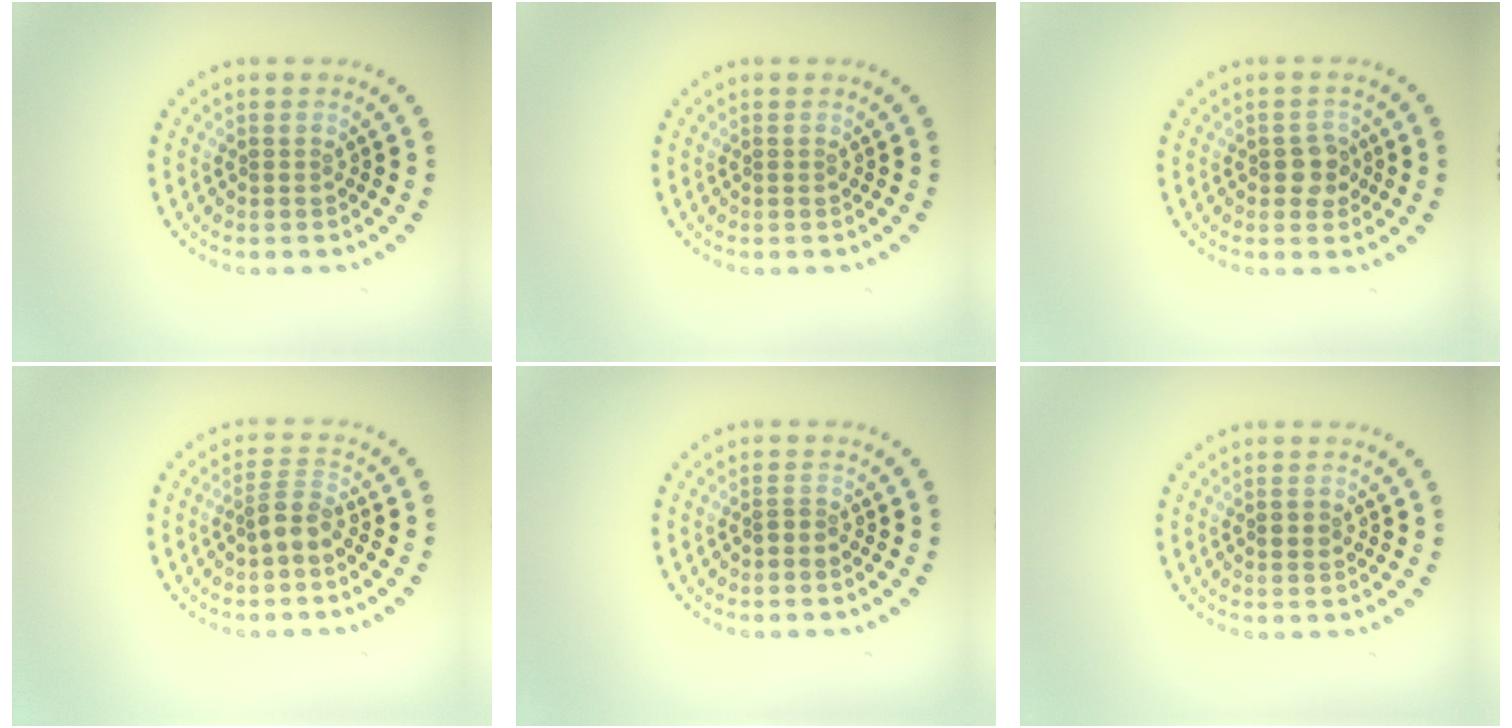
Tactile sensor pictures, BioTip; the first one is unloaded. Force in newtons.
{"total": 0.0}
{"total": 2.1, "press": 2.0, "slide": 0.5}
{"total": 2.2, "press": 1.7, "slide": 1.5}
{"total": 0.6, "press": 0.4, "slide": 0.4}
{"total": 1.1, "press": 1.1, "slide": 0.1}